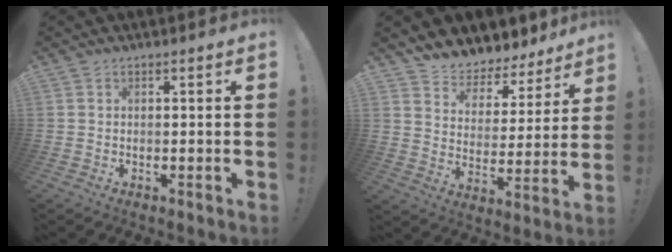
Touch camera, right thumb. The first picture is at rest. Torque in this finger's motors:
{"motor_torque": [-0.71, 1.06, -0.25, 0.49, 0.00]}